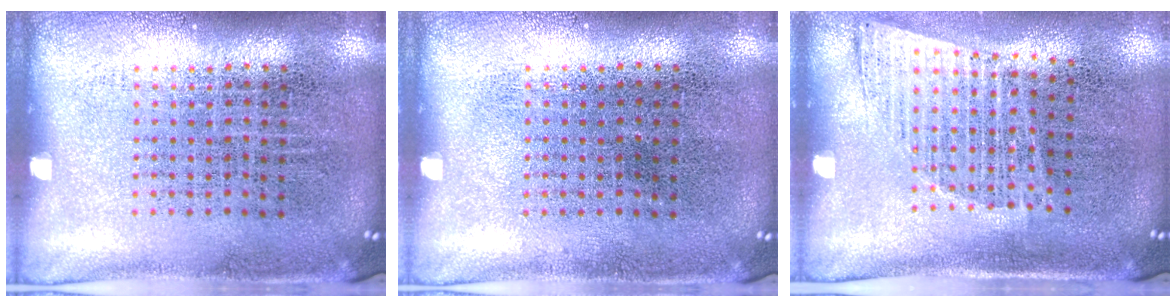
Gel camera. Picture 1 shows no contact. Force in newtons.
{"total": 0.0}
{"total": 1.2, "press": 1.0, "slide": 0.6}